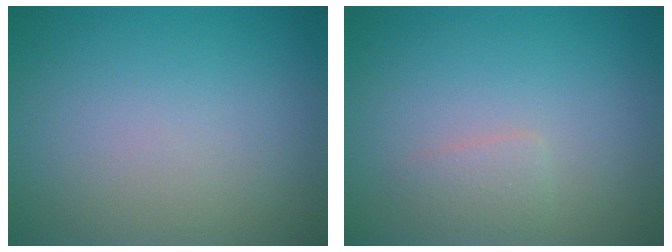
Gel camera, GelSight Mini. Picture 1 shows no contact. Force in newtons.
{"total": 1.2, "press": 1.2, "slide": 0.1}